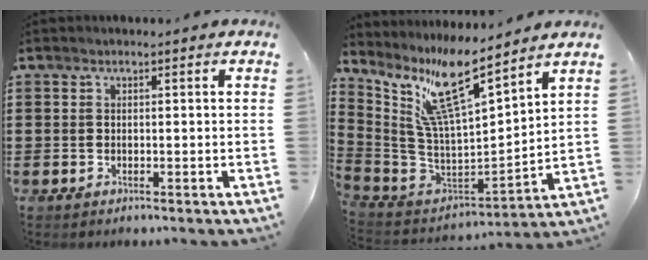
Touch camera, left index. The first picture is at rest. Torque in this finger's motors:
{"motor_torque": [1.17, 0.14, 0.86, 0.21]}